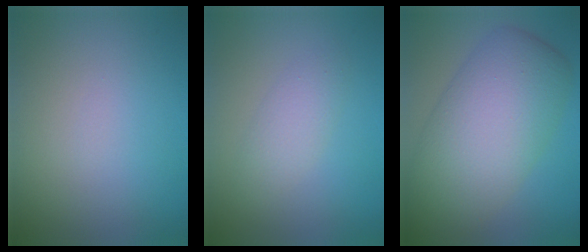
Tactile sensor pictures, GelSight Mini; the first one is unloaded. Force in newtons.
{"total": 2.7, "press": 2.7, "slide": 0.2}
{"total": 10.0, "press": 10.0, "slide": 0.4}